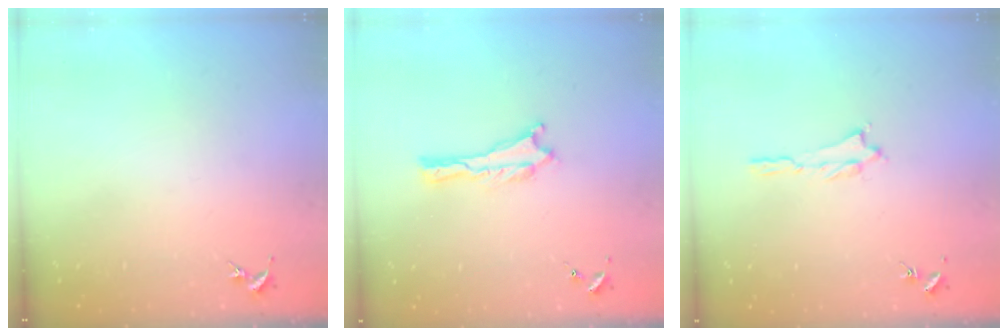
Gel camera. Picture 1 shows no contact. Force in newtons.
{"total": 0.0}
{"total": 1.2, "press": 1.2, "slide": 0.3}